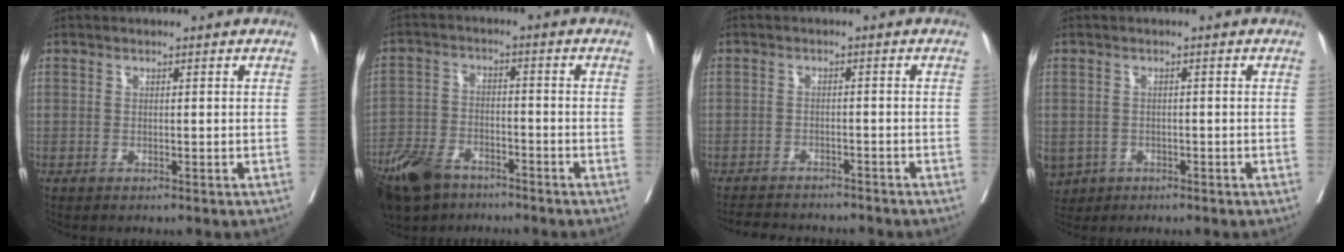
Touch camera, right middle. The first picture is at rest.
{"total": 11.1, "force": [-8.2, 5.0, 5.5], "torque": [-0.111, -0.018, -0.151]}
{"total": 9.0, "force": [-8.4, 1.8, 2.6], "torque": [-0.040, -0.004, -0.114]}
{"total": 7.1, "force": [-3.2, 5.9, 2.3], "torque": [-0.065, -0.002, -0.047]}